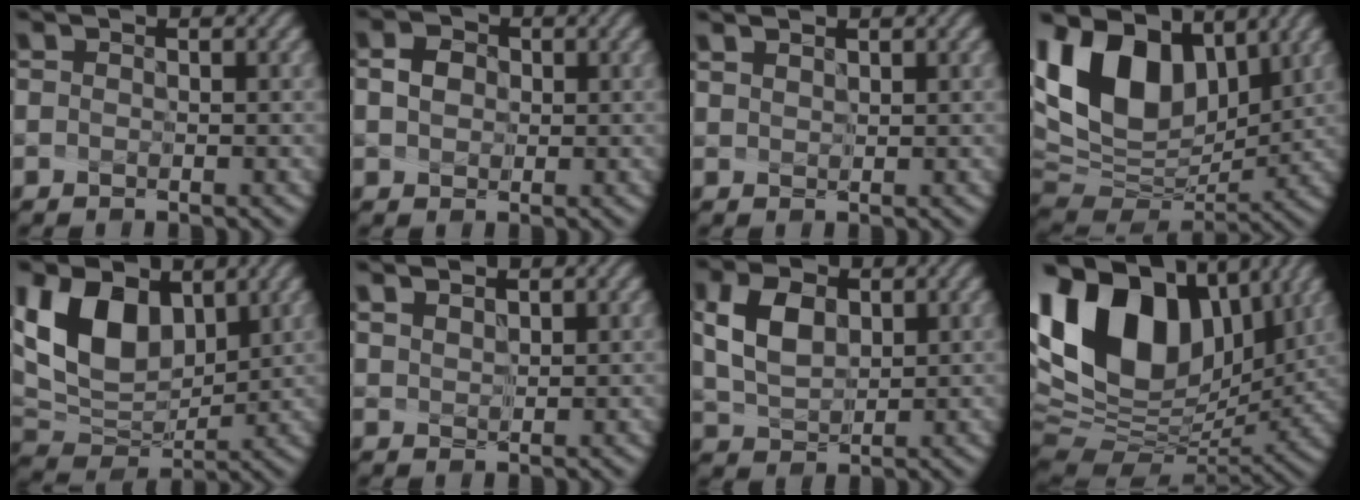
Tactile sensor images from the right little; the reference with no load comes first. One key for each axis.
{"total": 1.4, "fx": -0.2, "fy": 1.2, "fz": 0.7, "tx": -0.012, "ty": 0.004, "tz": 0.006}
{"total": 1.7, "fx": 1.3, "fy": 0.7, "fz": 0.8, "tx": -0.026, "ty": 0.020, "tz": 0.025}
{"total": 13.4, "fx": 5.3, "fy": 8.3, "fz": 9.1, "tx": -0.196, "ty": 0.024, "tz": 0.103}
{"total": 8.3, "fx": 3.3, "fy": 5.3, "fz": 5.6, "tx": -0.126, "ty": 0.001, "tz": 0.064}
{"total": 2.9, "fx": 2.2, "fy": 1.3, "fz": 1.3, "tx": -0.044, "ty": 0.019, "tz": 0.046}
{"total": 3.5, "fx": 1.2, "fy": 2.2, "fz": 2.5, "tx": -0.059, "ty": 0.003, "tz": 0.034}
{"total": 16.5, "fx": 6.0, "fy": 10.4, "fz": 11.3, "tx": -0.222, "ty": 0.031, "tz": 0.110}